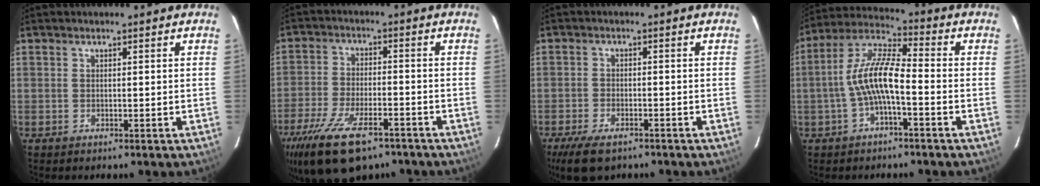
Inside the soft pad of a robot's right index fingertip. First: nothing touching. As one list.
[{"total": 17.0, "force": [-11.4, 6.9, 10.5], "torque": [-0.226, -0.039, -0.195]}, {"total": 8.3, "force": [-6.0, 3.6, 4.4], "torque": [-0.114, -0.020, -0.106]}, {"total": 9.7, "force": [-2.6, 2.4, 9.0], "torque": [-0.194, 0.016, -0.049]}]